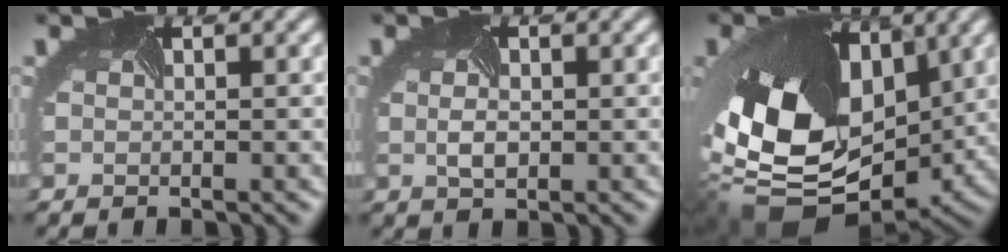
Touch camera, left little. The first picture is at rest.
{"total": 1.4, "force": [0.0, 0.9, 1.1], "torque": [-0.038, -0.001, -0.002]}
{"total": 17.4, "force": [-1.2, 12.3, 12.2], "torque": [-0.262, -0.053, 0.021]}